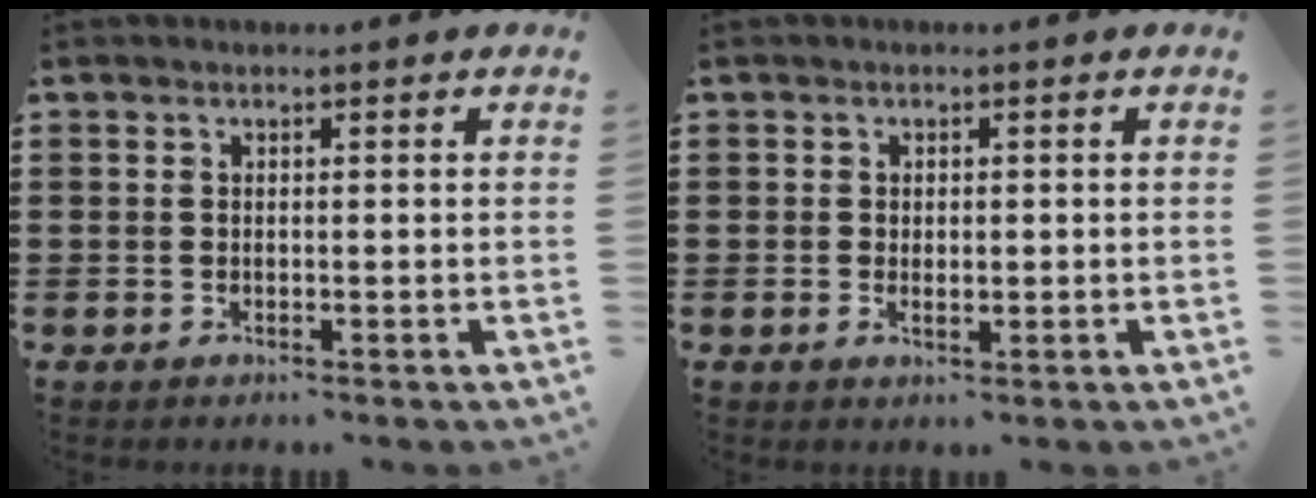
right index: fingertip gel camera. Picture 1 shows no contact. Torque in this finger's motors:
{"motor_torque": [-0.83, 1.31, -0.11, -0.01]}